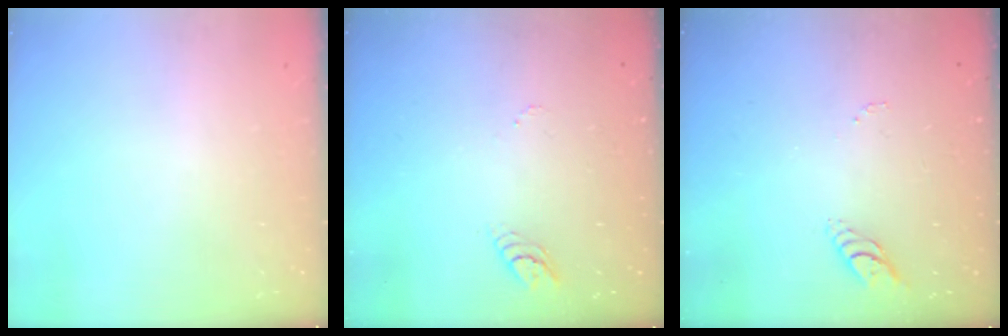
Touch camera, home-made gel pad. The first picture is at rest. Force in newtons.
{"total": 3.4, "press": 3.4, "slide": 0.4}
{"total": 4.8, "press": 4.8, "slide": 0.5}